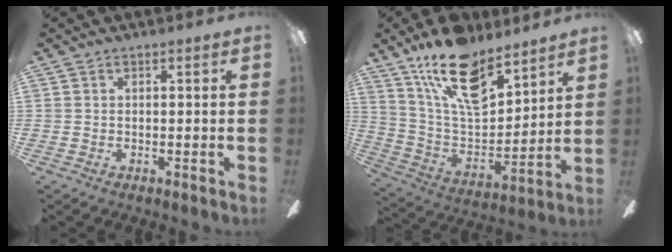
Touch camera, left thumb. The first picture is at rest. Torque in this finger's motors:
{"motor_torque": [0.60, 0.53, 1.66, -1.12, 0.35]}